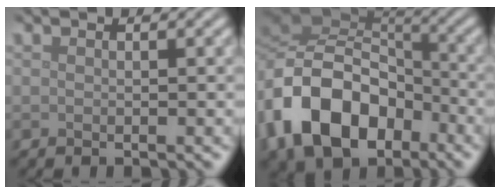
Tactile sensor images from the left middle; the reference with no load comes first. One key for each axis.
{"total": 13.3, "fx": -5.4, "fy": 9.1, "fz": 8.1, "tx": -0.177, "ty": -0.009, "tz": -0.105}